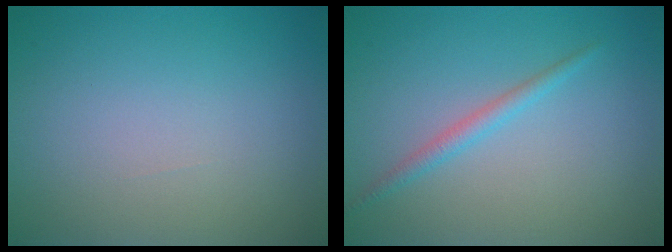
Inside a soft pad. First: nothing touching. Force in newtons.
{"total": 1.5, "press": 1.5, "slide": 0.1}